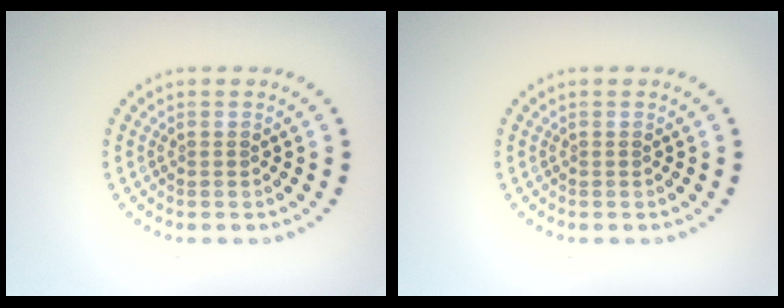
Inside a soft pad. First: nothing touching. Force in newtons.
{"total": 0.0}